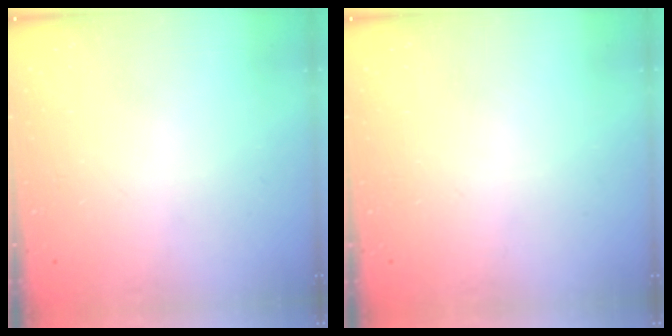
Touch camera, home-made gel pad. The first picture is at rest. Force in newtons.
{"total": 0.0}